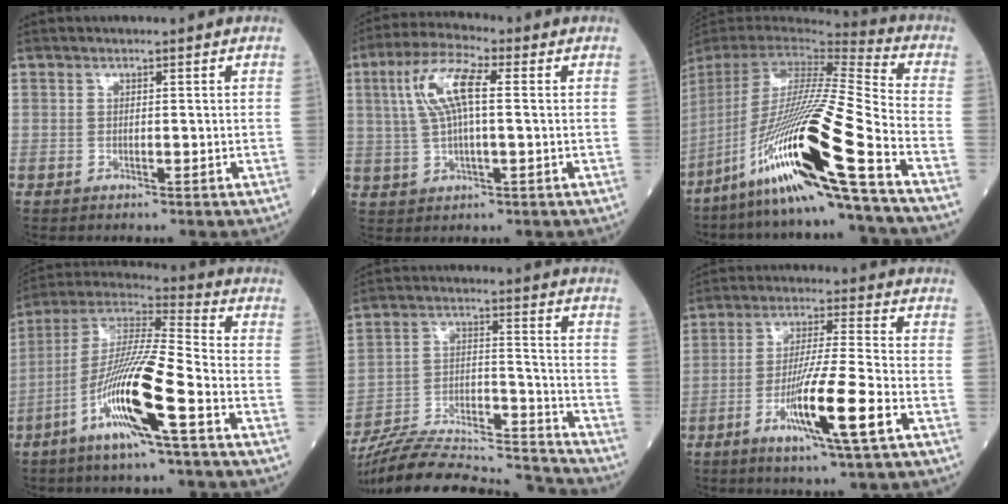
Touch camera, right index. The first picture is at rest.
{"total": 8.9, "force": [1.8, 2.0, 8.4], "torque": [-0.180, 0.021, 0.035]}
{"total": 25.8, "force": [-14.3, -0.8, 21.5], "torque": [-0.422, -0.052, -0.269]}
{"total": 15.3, "force": [-6.4, 0.3, 13.9], "torque": [-0.279, -0.007, -0.126]}
{"total": 23.4, "force": [-22.1, 1.7, 7.5], "torque": [-0.133, 0.003, -0.346]}
{"total": 11.7, "force": [-4.7, -0.4, 10.7], "torque": [-0.199, -0.016, -0.088]}